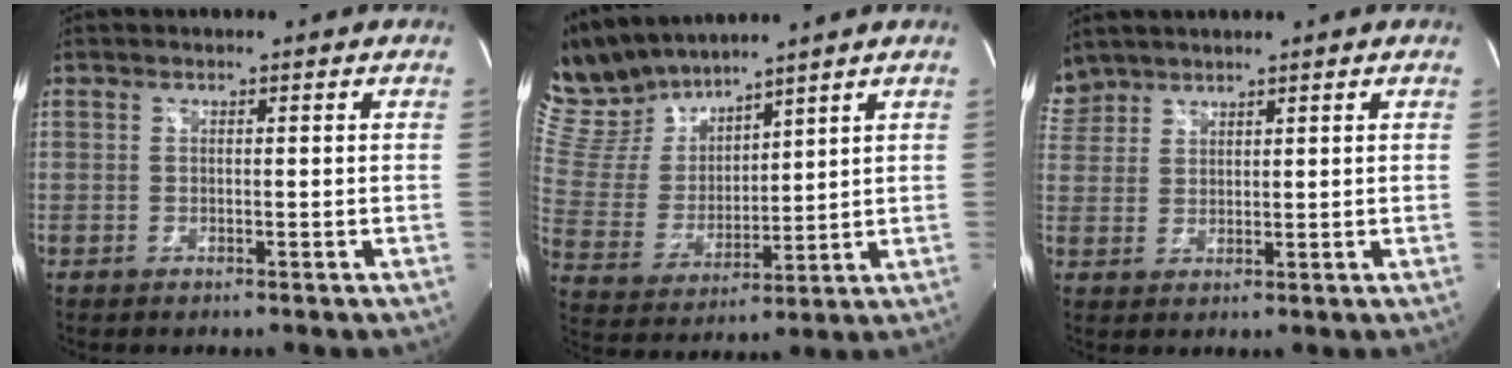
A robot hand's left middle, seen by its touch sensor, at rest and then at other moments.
{"total": 11.9, "force": [11.2, 2.8, 2.9], "torque": [-0.084, 0.016, 0.240]}
{"total": 4.2, "force": [3.8, 1.8, -0.2], "torque": [-0.001, 0.016, 0.083]}